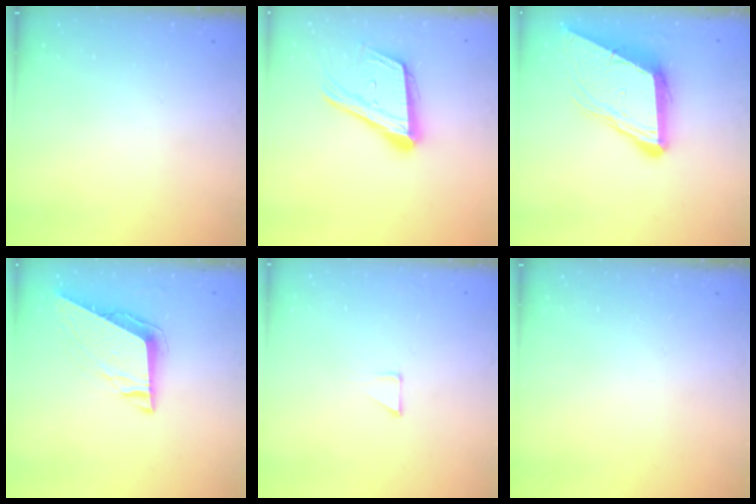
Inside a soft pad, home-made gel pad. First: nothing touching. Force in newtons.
{"total": 17.9, "press": 17.3, "slide": 4.5}
{"total": 12.0, "press": 11.5, "slide": 3.7}
{"total": 9.2, "press": 8.9, "slide": 2.2}
{"total": 3.1, "press": 3.1, "slide": 0.3}
{"total": 0.0}